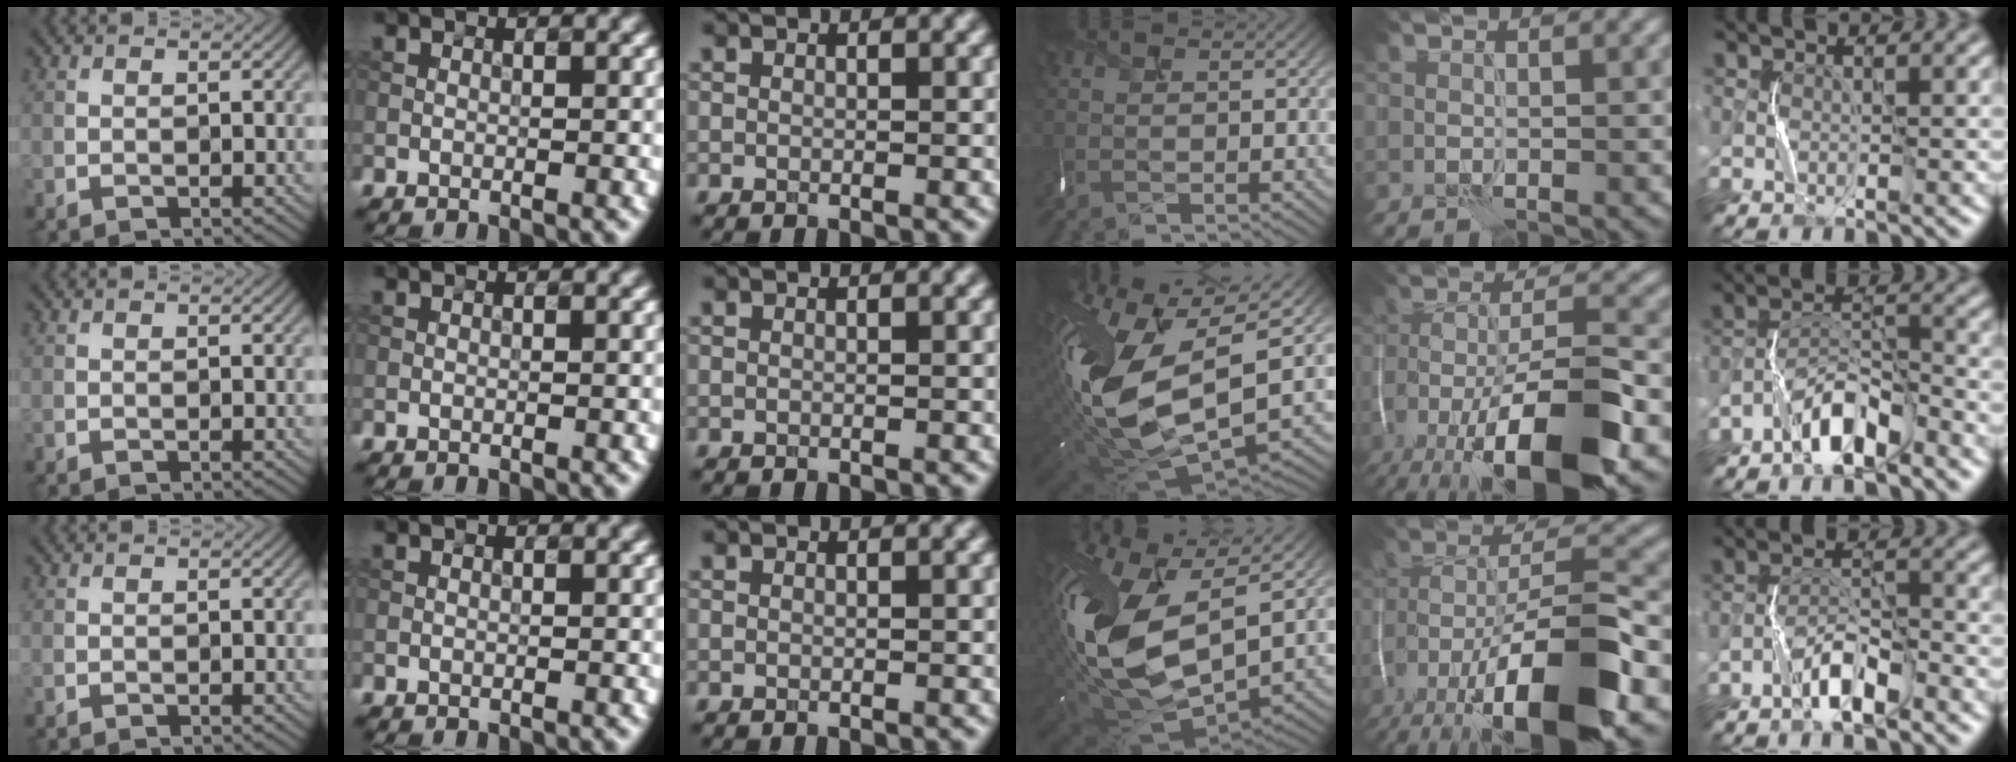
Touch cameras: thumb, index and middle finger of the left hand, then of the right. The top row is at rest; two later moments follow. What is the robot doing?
{"motion": "shake", "object": "box of matches"}